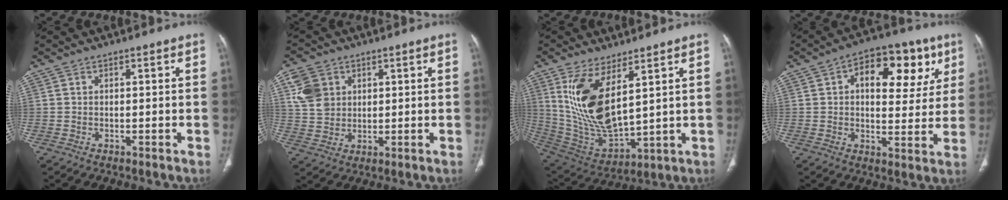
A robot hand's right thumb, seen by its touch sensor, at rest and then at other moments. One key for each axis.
{"total": 8.0, "fx": 3.1, "fy": 6.4, "fz": 3.7, "tx": -0.057, "ty": -0.009, "tz": 0.067}
{"total": 16.0, "fx": 6.2, "fy": 6.6, "fz": 13.2, "tx": -0.256, "ty": -0.036, "tz": 0.146}
{"total": 16.3, "fx": 5.9, "fy": 9.1, "fz": 12.1, "tx": -0.117, "ty": 0.004, "tz": 0.080}